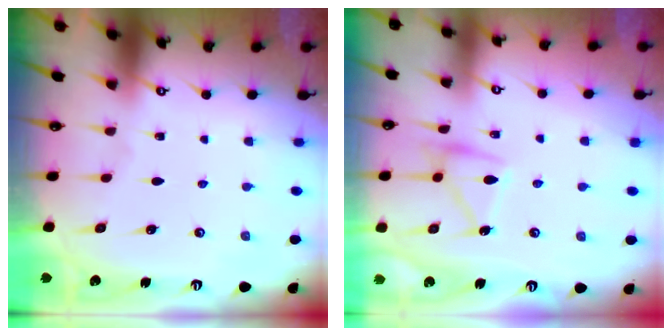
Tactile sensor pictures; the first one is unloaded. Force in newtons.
{"total": 13.0, "press": 13.0, "slide": 0.5}